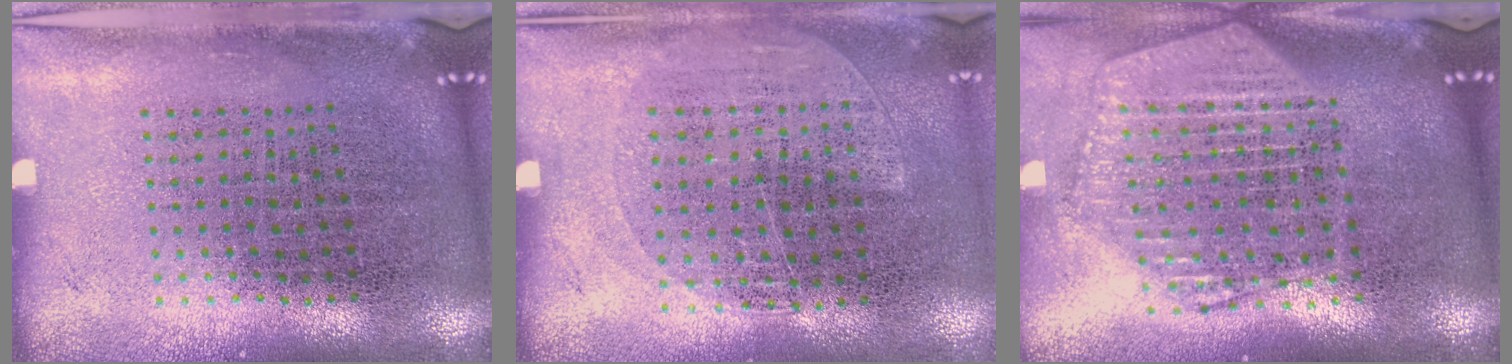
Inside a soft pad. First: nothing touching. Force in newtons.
{"total": 1.3, "press": 1.0, "slide": 0.7}
{"total": 2.4, "press": 2.1, "slide": 1.2}